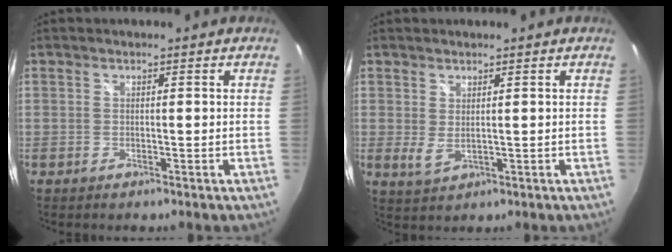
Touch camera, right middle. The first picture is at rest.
{"total": 2.7, "force": [0.7, 1.0, 2.4], "torque": [-0.045, -0.007, 0.016]}